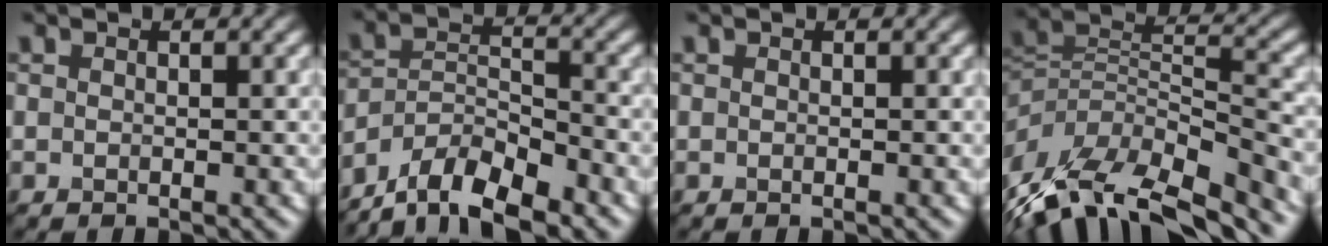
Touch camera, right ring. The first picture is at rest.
{"total": 8.1, "force": [-6.5, 2.7, 4.0], "torque": [-0.066, 0.003, -0.122]}
{"total": 0.0}
{"total": 12.0, "force": [-7.8, 5.6, 7.1], "torque": [-0.163, 0.009, -0.123]}